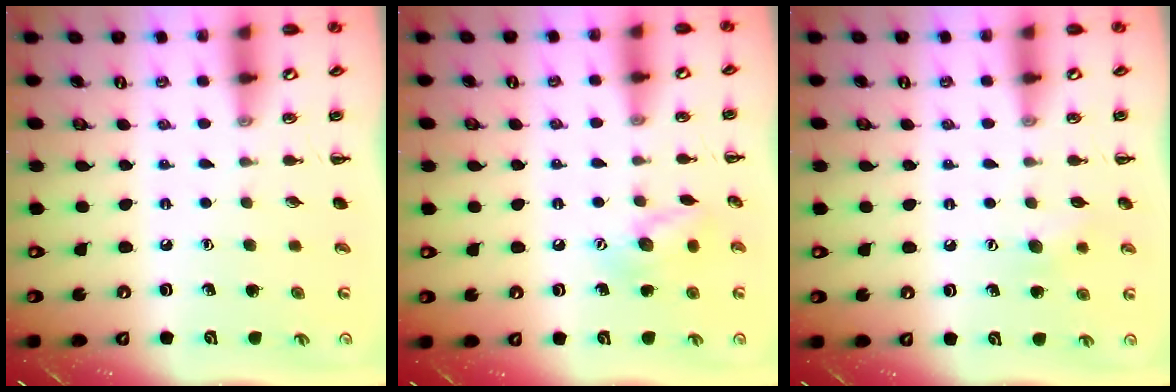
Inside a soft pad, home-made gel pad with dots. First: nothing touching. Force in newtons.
{"total": 9.8, "press": 9.7, "slide": 0.6}
{"total": 5.9, "press": 5.7, "slide": 1.4}